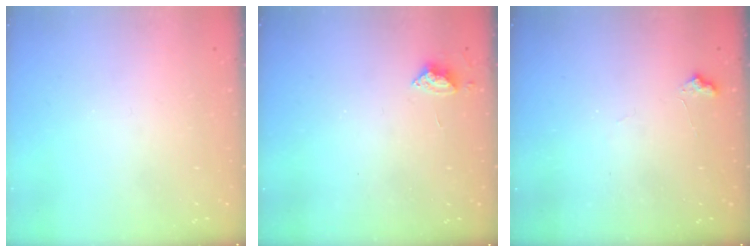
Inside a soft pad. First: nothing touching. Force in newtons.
{"total": 4.9, "press": 4.8, "slide": 0.7}
{"total": 5.3, "press": 5.3, "slide": 0.6}